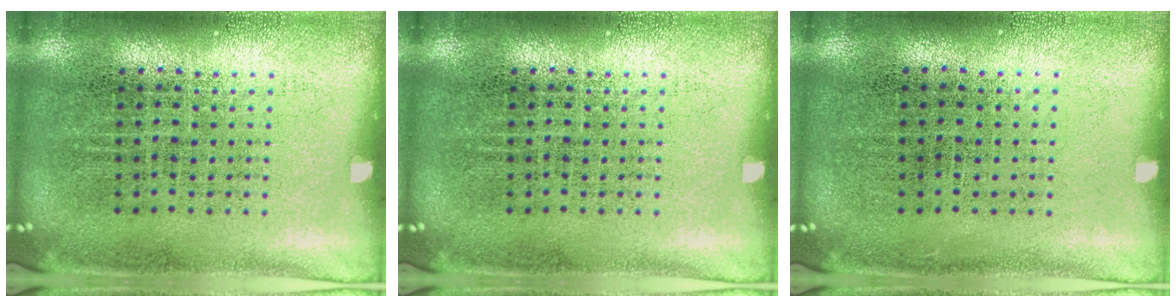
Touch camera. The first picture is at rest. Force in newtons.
{"total": 0.0}
{"total": 0.0}